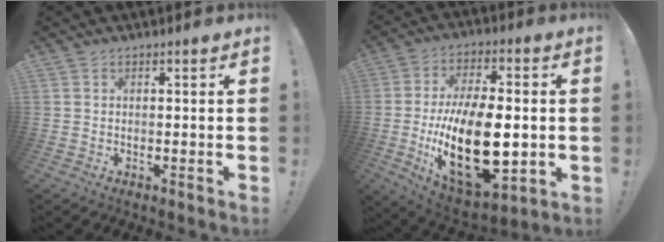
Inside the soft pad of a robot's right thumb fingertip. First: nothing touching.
{"total": 26.2, "force": [-3.3, 12.9, 22.6], "torque": [-0.427, -0.002, -0.045]}